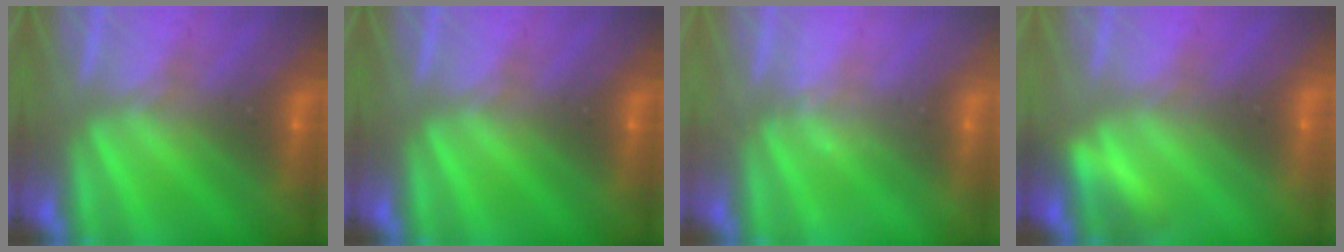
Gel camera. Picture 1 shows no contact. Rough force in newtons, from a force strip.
{"total": 0.0}
{"total": 2.1}
{"total": 2.8}